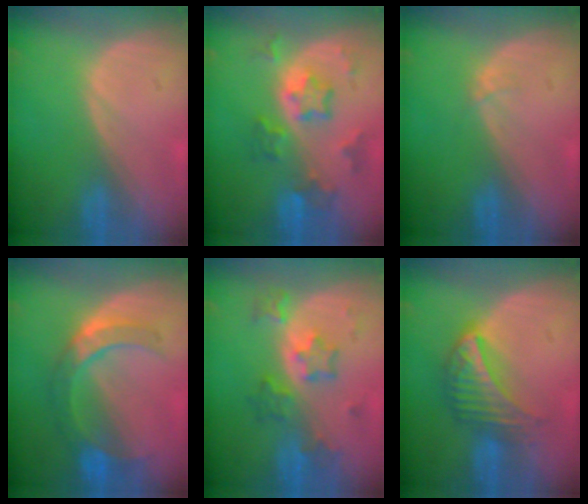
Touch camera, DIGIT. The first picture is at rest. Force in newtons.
{"total": 7.2, "press": 6.5, "slide": 3.1}
{"total": 0.5, "press": 0.5, "slide": 0.1}
{"total": 7.0, "press": 6.9, "slide": 1.1}
{"total": 6.1, "press": 5.9, "slide": 1.6}
{"total": 7.4, "press": 6.6, "slide": 3.5}